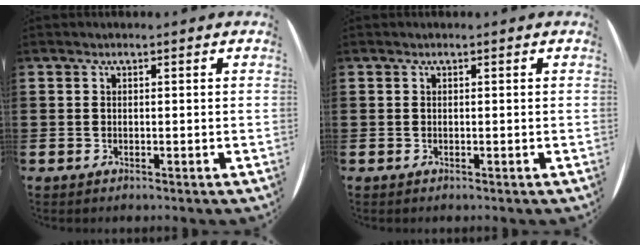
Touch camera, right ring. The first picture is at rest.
{"total": 0.0}